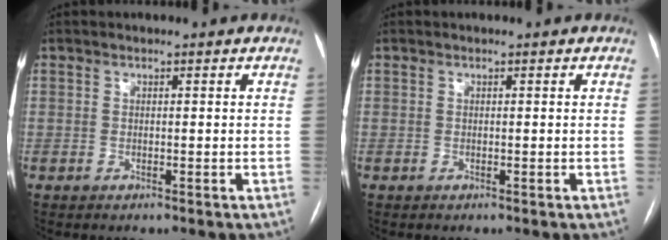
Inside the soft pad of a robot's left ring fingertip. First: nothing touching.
{"total": 0.0}